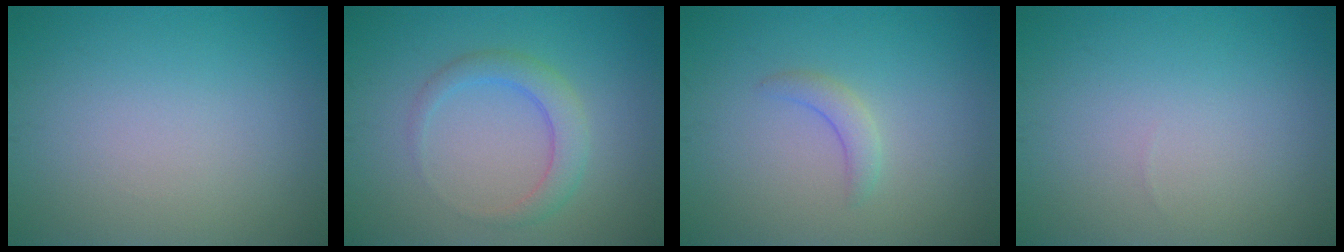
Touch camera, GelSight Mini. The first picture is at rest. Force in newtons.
{"total": 2.8, "press": 2.8, "slide": 0.1}
{"total": 1.6, "press": 1.6, "slide": 0.2}
{"total": 0.0}